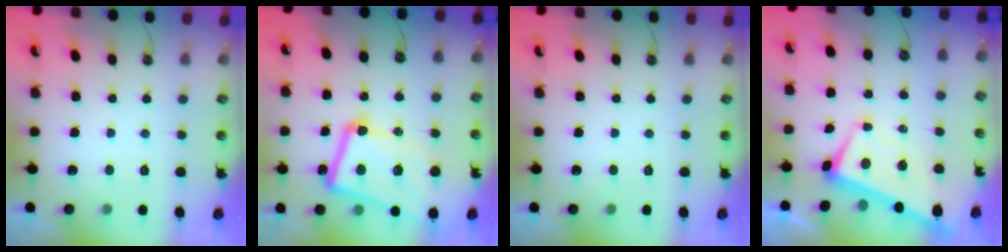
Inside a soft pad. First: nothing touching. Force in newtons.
{"total": 17.5, "press": 17.3, "slide": 2.7}
{"total": 0.0}
{"total": 2.4, "press": 2.3, "slide": 0.7}